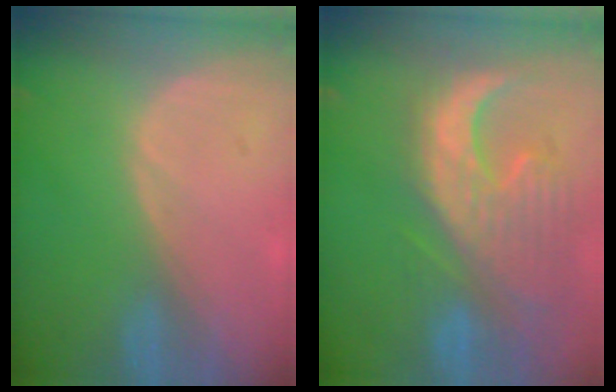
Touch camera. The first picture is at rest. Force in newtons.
{"total": 13.3, "press": 11.3, "slide": 7.0}